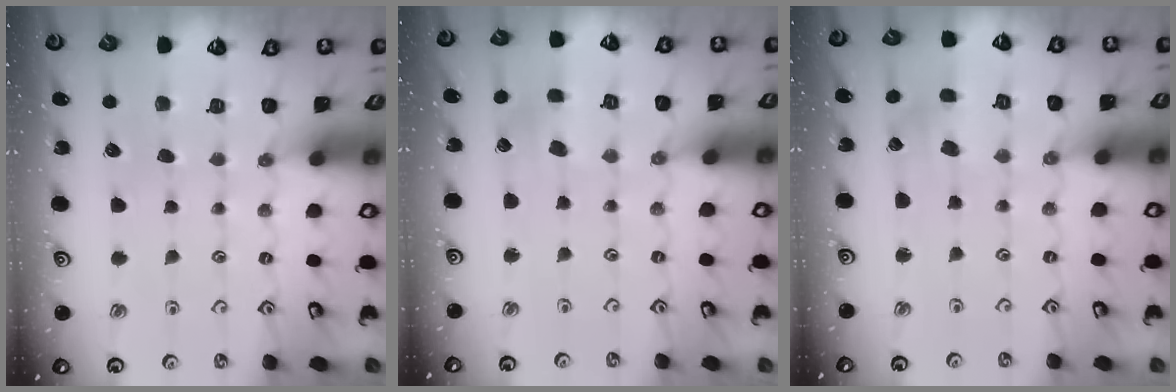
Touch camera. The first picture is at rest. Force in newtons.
{"total": 1.7, "press": 1.7, "slide": 0.3}
{"total": 0.8, "press": 0.8, "slide": 0.2}